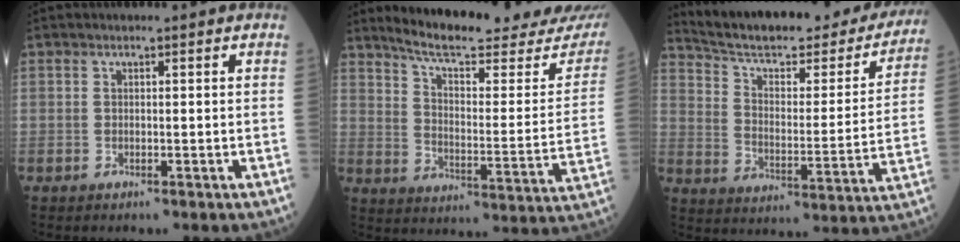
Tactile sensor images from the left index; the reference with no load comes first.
{"total": 22.8, "force": [21.1, 1.7, 8.5], "torque": [-0.123, -0.084, 0.274]}
{"total": 27.8, "force": [24.8, 6.1, 11.0], "torque": [-0.167, -0.046, 0.324]}